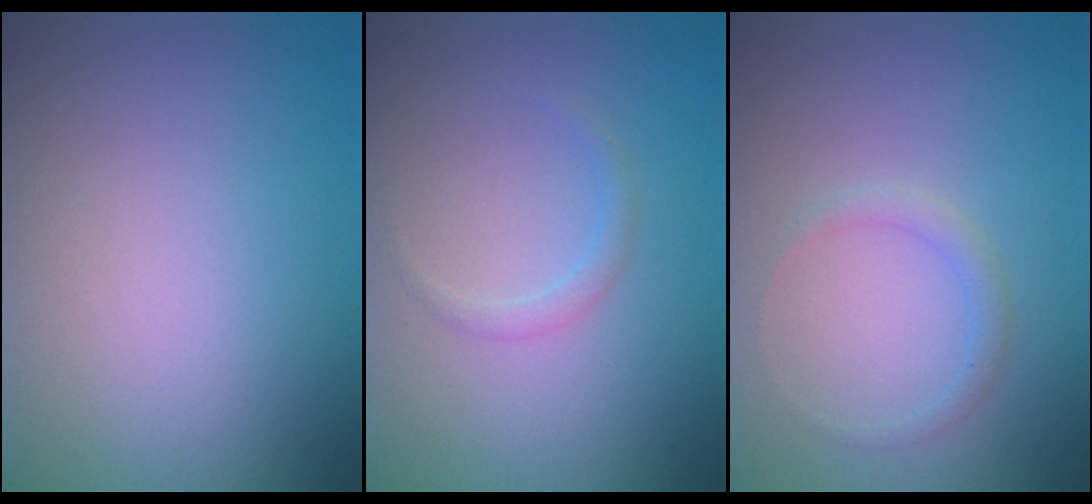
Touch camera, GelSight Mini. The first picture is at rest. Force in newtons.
{"total": 1.0, "press": 1.0, "slide": 0.0}
{"total": 1.1, "press": 1.1, "slide": 0.1}